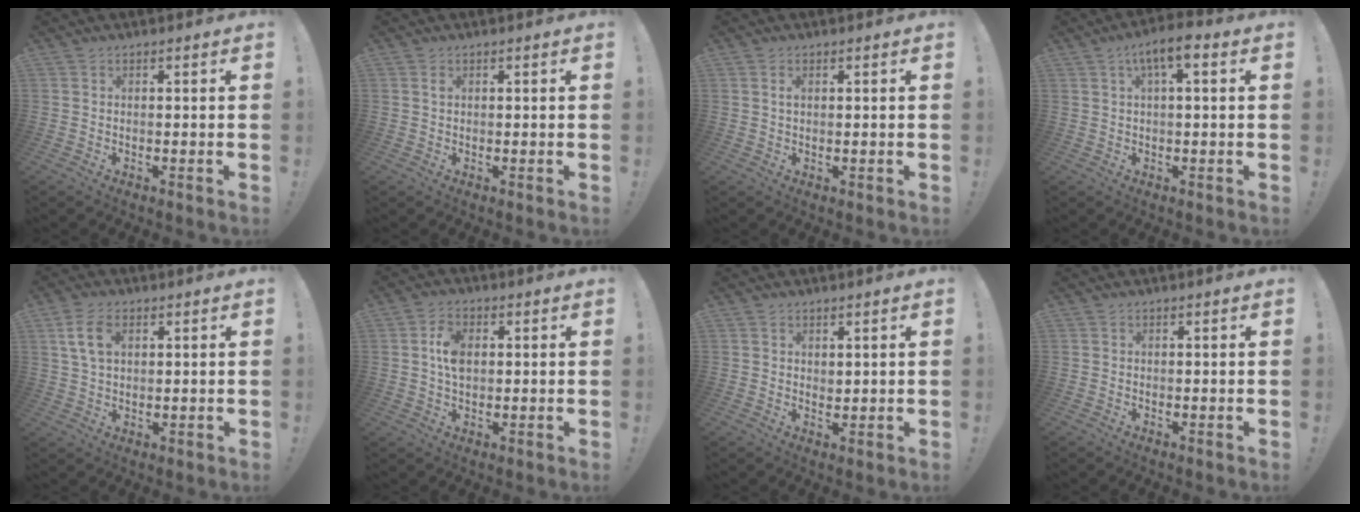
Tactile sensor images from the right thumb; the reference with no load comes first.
{"total": 0.7, "force": [0.2, 0.5, 0.4], "torque": [-0.002, 0.000, 0.002]}
{"total": 1.4, "force": [0.5, 0.5, 1.2], "torque": [-0.016, 0.000, 0.007]}
{"total": 6.4, "force": [2.2, 1.4, 5.8], "torque": [-0.093, -0.005, 0.032]}
{"total": 8.2, "force": [3.1, 4.8, 6.0], "torque": [-0.115, 0.000, 0.058]}
{"total": 7.0, "force": [0.9, 4.5, 5.3], "torque": [-0.092, 0.006, 0.015]}
{"total": 2.0, "force": [1.5, 1.1, 0.5], "torque": [0.002, -0.010, 0.025]}
{"total": 0.0}